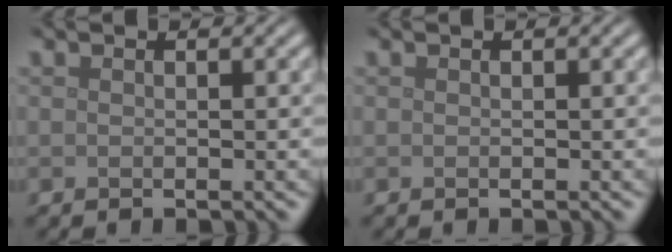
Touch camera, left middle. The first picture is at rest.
{"total": 0.0}